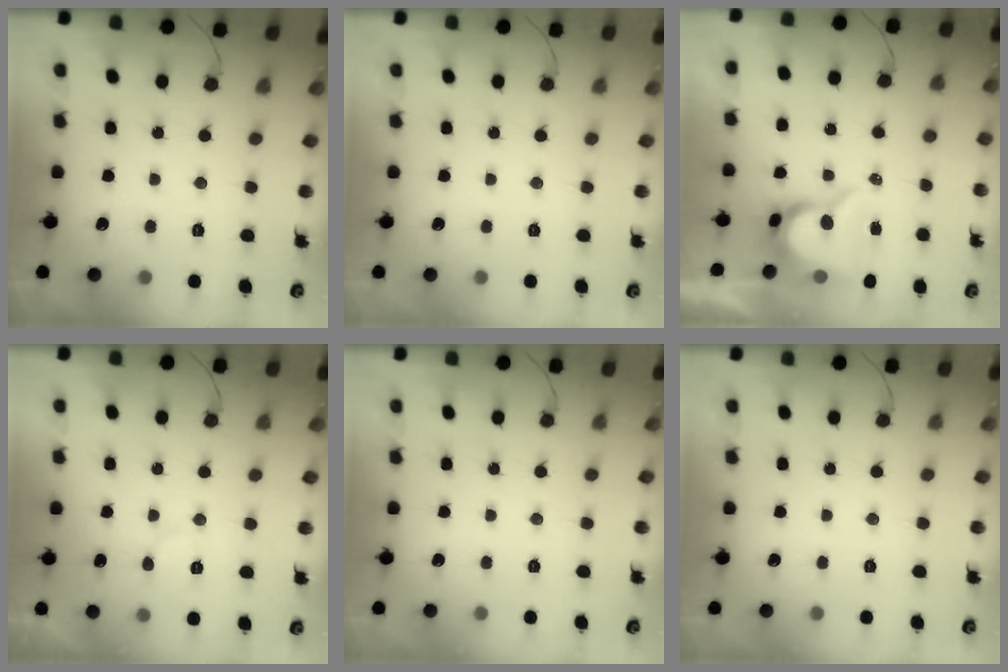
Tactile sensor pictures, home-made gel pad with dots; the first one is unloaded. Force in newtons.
{"total": 0.0}
{"total": 11.1, "press": 11.0, "slide": 1.0}
{"total": 6.1, "press": 6.0, "slide": 0.5}
{"total": 0.0}
{"total": 0.0}